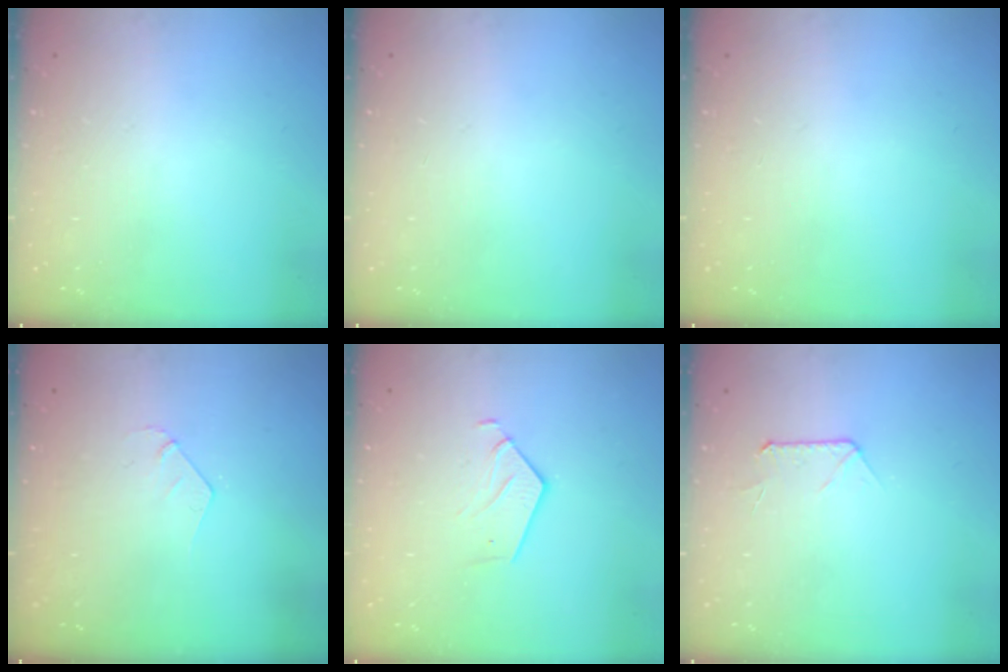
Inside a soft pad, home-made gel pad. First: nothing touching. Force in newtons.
{"total": 0.0}
{"total": 0.0}
{"total": 3.4, "press": 3.4, "slide": 0.3}
{"total": 3.6, "press": 3.6, "slide": 0.3}
{"total": 5.2, "press": 5.1, "slide": 0.4}